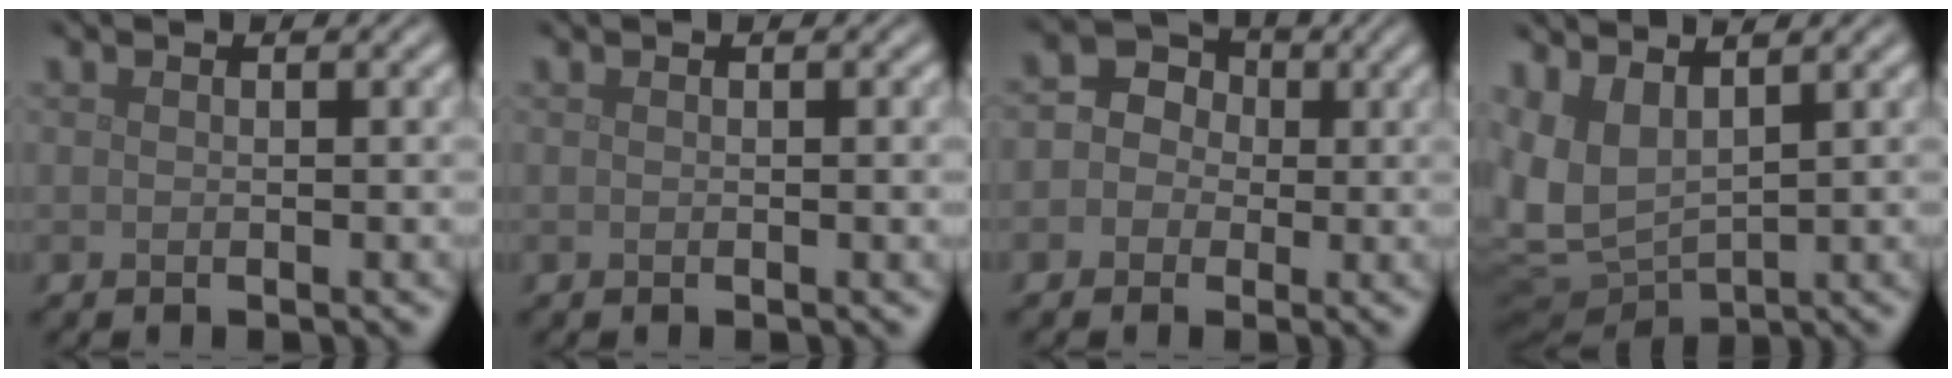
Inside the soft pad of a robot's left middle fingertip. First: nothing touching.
{"total": 0.8, "force": [0.1, 0.1, 0.8], "torque": [-0.009, 0.001, 0.001]}
{"total": 3.8, "force": [0.1, 3.5, 1.3], "torque": [-0.001, 0.016, -0.022]}
{"total": 6.0, "force": [1.6, 3.4, 4.7], "torque": [-0.120, -0.004, 0.034]}